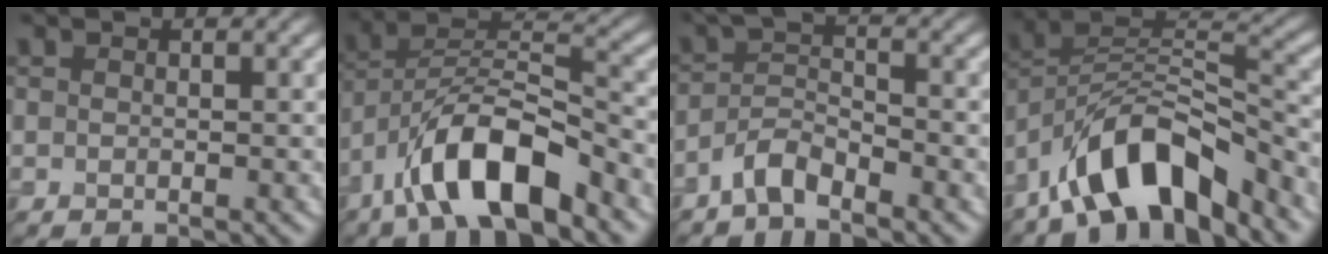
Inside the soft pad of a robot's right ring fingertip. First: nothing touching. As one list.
[{"total": 9.0, "force": [-5.6, 3.0, 6.3], "torque": [-0.109, 0.020, -0.104]}, {"total": 2.9, "force": [-2.5, 0.6, 1.3], "torque": [-0.030, 0.012, -0.059]}, {"total": 9.1, "force": [-6.3, 3.6, 5.5], "torque": [-0.087, 0.012, -0.121]}]